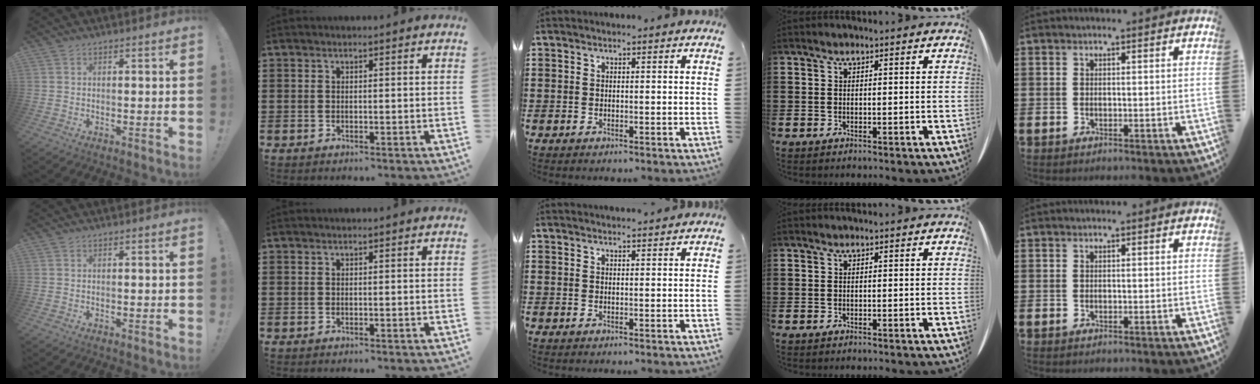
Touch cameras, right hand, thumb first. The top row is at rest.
{"middle": {"total": 1.3, "force": [1.3, -0.1, 0.2], "torque": [0.002, -0.004, 0.023]}}